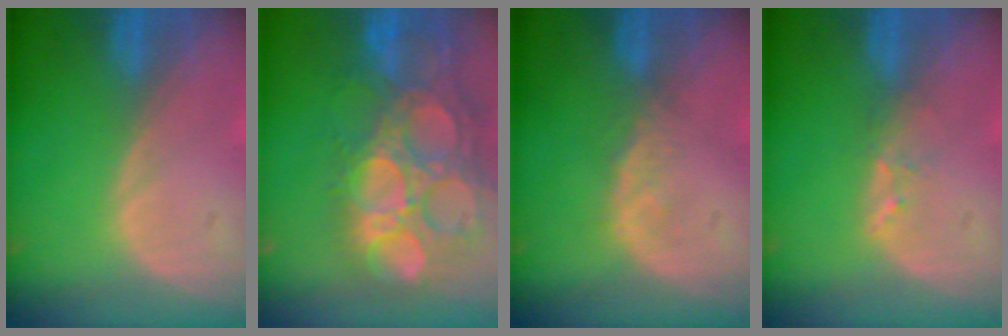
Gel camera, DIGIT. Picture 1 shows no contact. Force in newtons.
{"total": 15.4, "press": 12.8, "slide": 8.7}
{"total": 1.9, "press": 1.9, "slide": 0.3}
{"total": 1.6, "press": 1.5, "slide": 0.3}